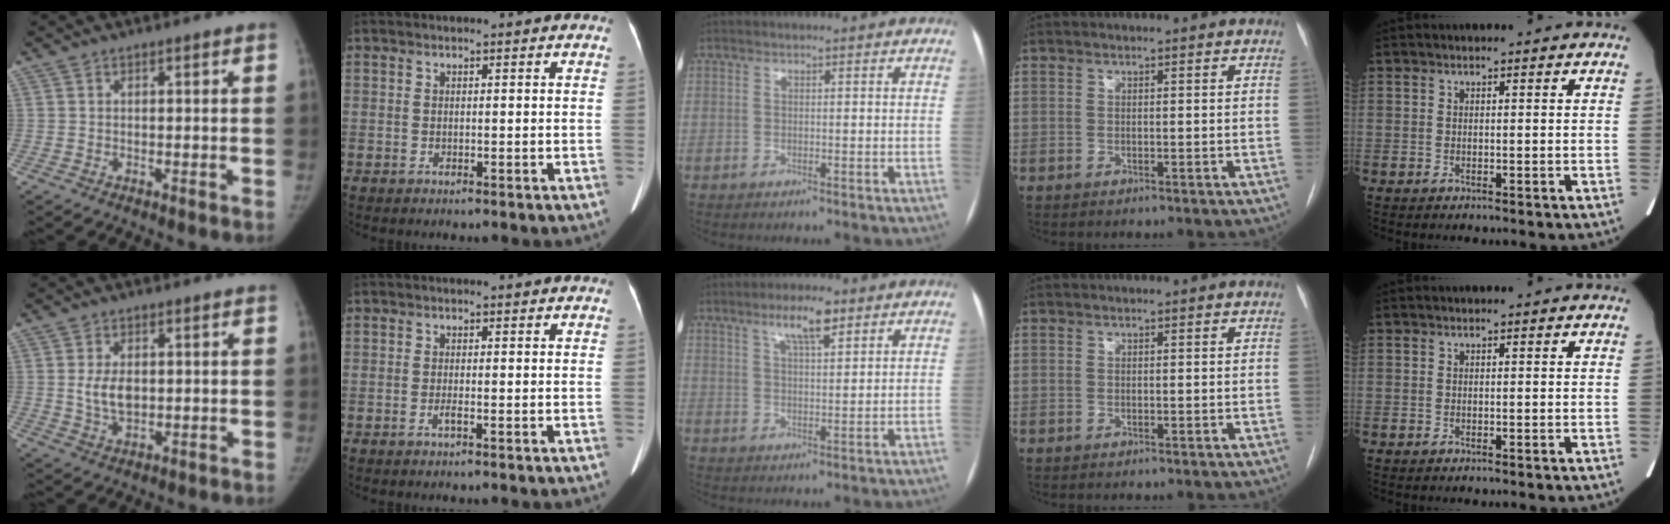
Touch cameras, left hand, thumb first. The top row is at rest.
{"thumb": {"total": 5.1, "force": [0.5, 3.1, 4.0], "torque": [-0.069, -0.009, 0.014]}, "index": {"total": 0.9, "force": [-0.6, 0.0, 0.6], "torque": [-0.018, -0.012, -0.014]}, "middle": {"total": 5.7, "force": [3.5, 1.2, 4.3], "torque": [-0.081, 0.007, 0.059]}}